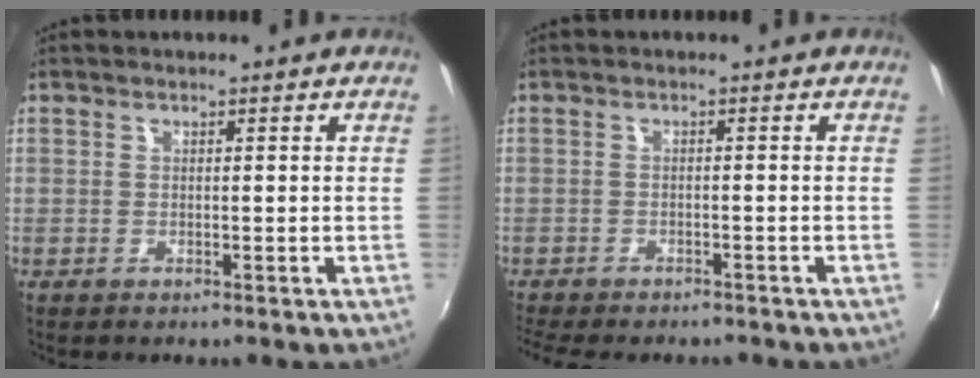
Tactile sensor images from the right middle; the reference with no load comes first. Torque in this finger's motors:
{"motor_torque": [1.03, -1.11, 0.42, 0.05]}